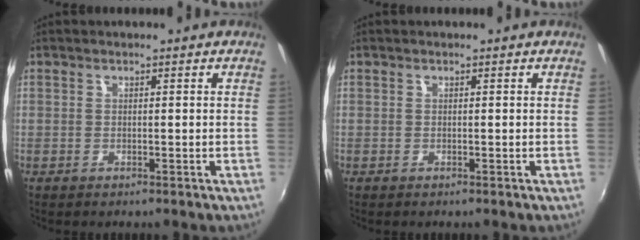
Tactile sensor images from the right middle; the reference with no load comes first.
{"total": 0.0}